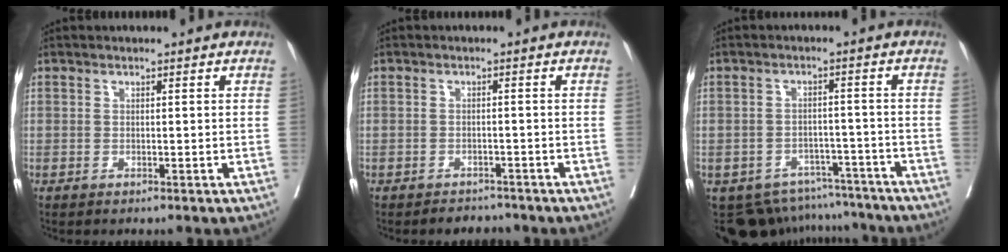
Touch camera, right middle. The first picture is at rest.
{"total": 2.3, "force": [-2.2, 0.8, -0.2], "torque": [0.005, -0.001, -0.031]}
{"total": 11.5, "force": [-10.0, 5.5, 1.5], "torque": [-0.019, 0.023, -0.124]}